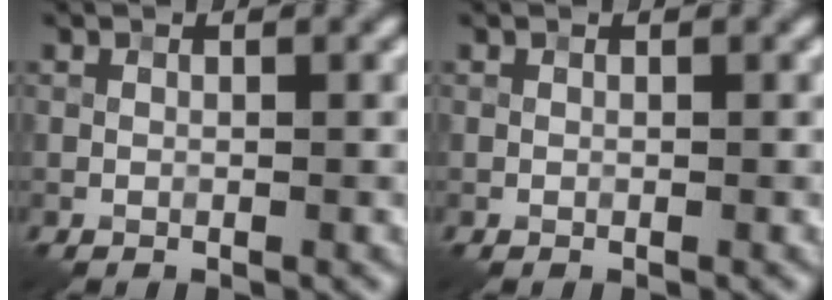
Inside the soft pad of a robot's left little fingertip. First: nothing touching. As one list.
[{"total": 0.0}]